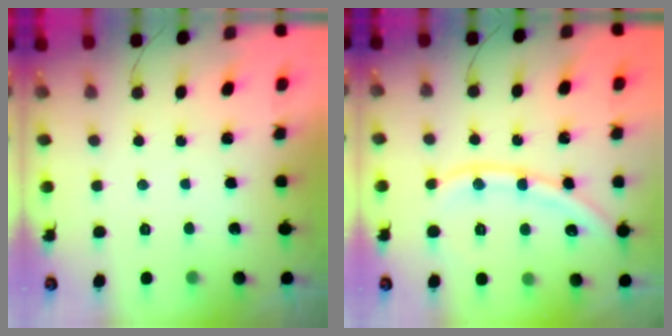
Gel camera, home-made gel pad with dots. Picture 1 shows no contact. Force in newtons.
{"total": 10.6, "press": 10.5, "slide": 1.1}